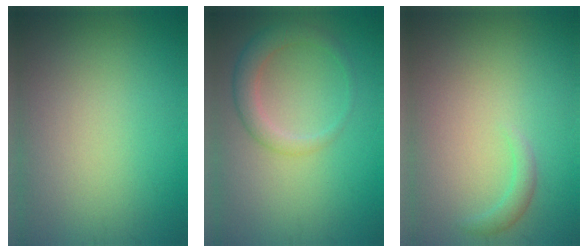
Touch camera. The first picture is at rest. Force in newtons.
{"total": 2.8, "press": 2.8, "slide": 0.2}
{"total": 1.2, "press": 1.2, "slide": 0.2}